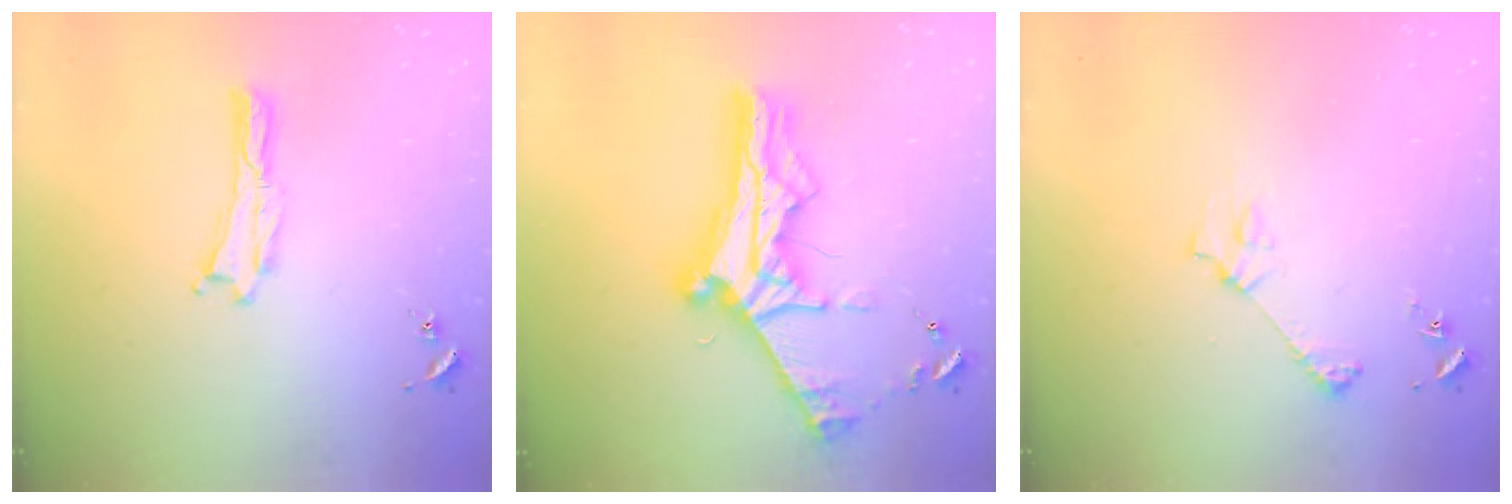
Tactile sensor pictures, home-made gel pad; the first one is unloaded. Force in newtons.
{"total": 10.9, "press": 10.8, "slide": 1.0}
{"total": 3.6, "press": 3.6, "slide": 0.3}